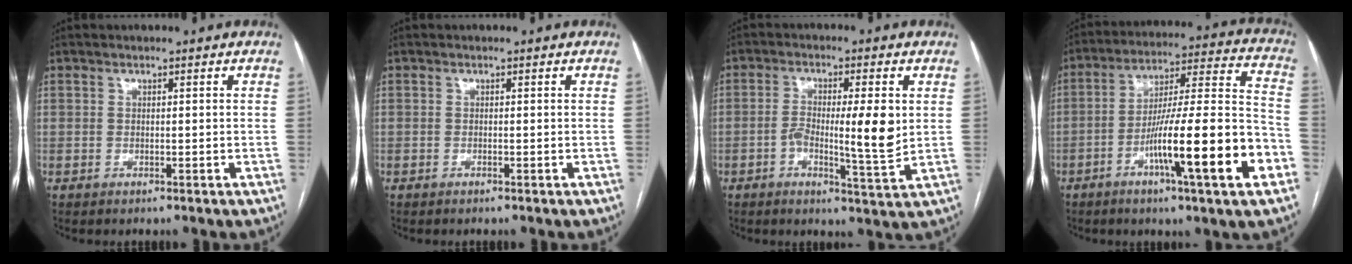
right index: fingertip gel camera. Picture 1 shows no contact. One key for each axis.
{"total": 0.0}
{"total": 6.7, "fx": 0.2, "fy": 1.3, "fz": 6.5, "tx": -0.108, "ty": 0.001, "tz": 0.006}
{"total": 19.5, "fx": -7.5, "fy": 0.6, "fz": 18.0, "tx": -0.266, "ty": 0.001, "tz": -0.117}